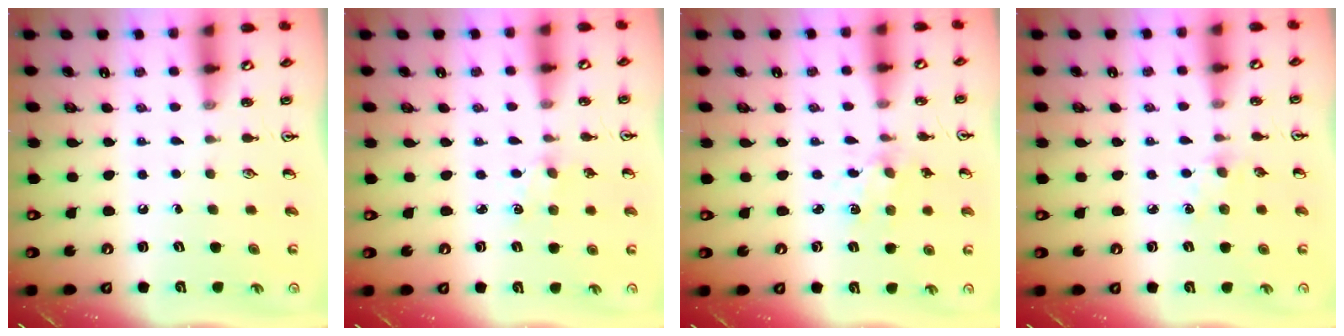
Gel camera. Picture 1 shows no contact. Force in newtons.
{"total": 1.3, "press": 1.3, "slide": 0.2}
{"total": 2.4, "press": 2.3, "slide": 0.4}
{"total": 5.1, "press": 5.0, "slide": 0.8}